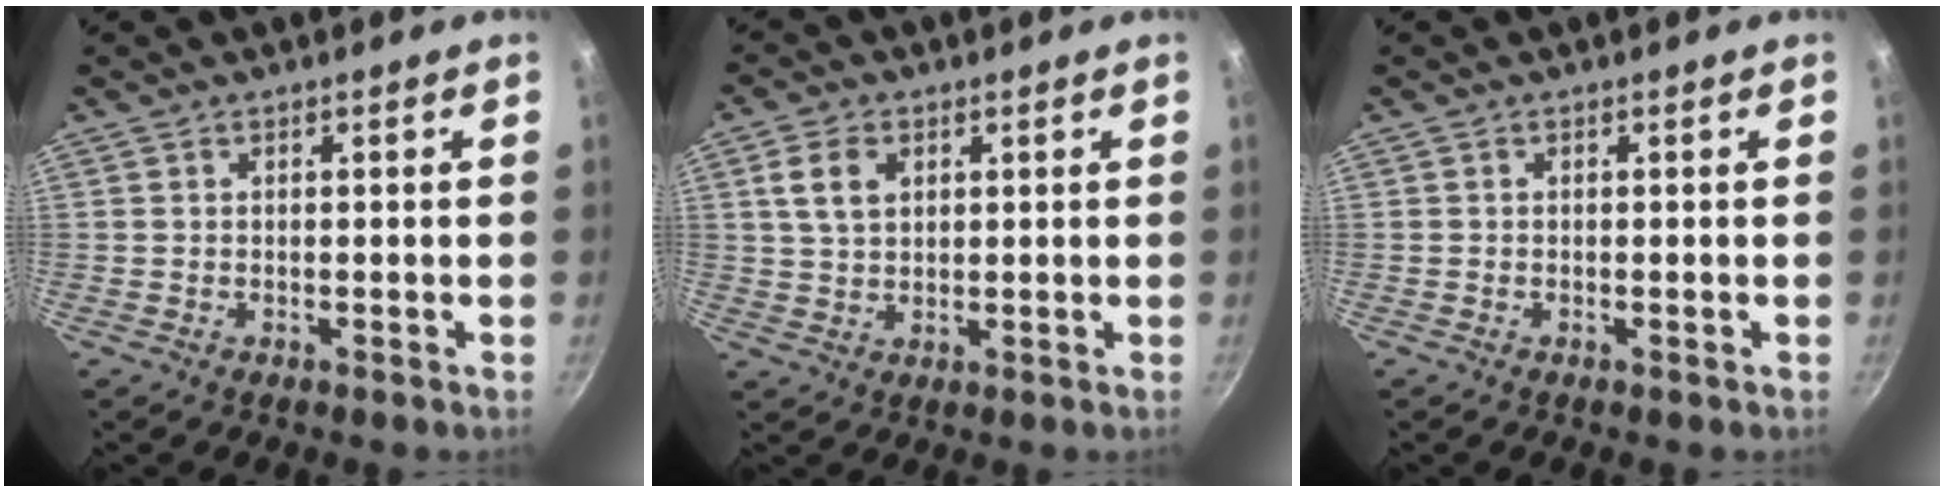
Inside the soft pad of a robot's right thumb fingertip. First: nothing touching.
{"total": 5.8, "force": [2.0, 4.0, 3.7], "torque": [-0.058, -0.001, 0.038]}
{"total": 0.0}